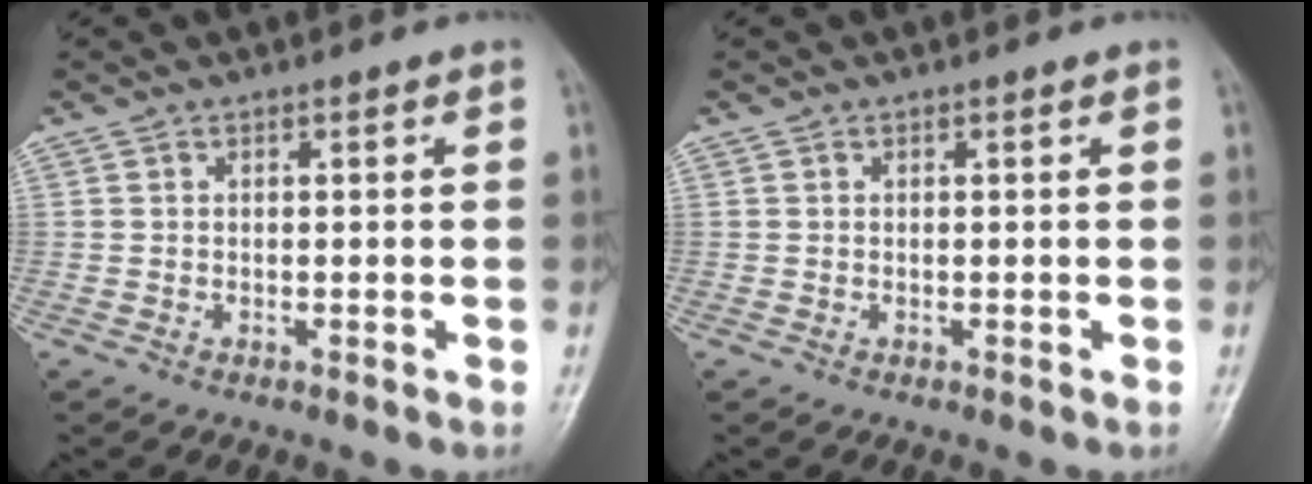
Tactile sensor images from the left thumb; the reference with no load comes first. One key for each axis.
{"total": 0.0}